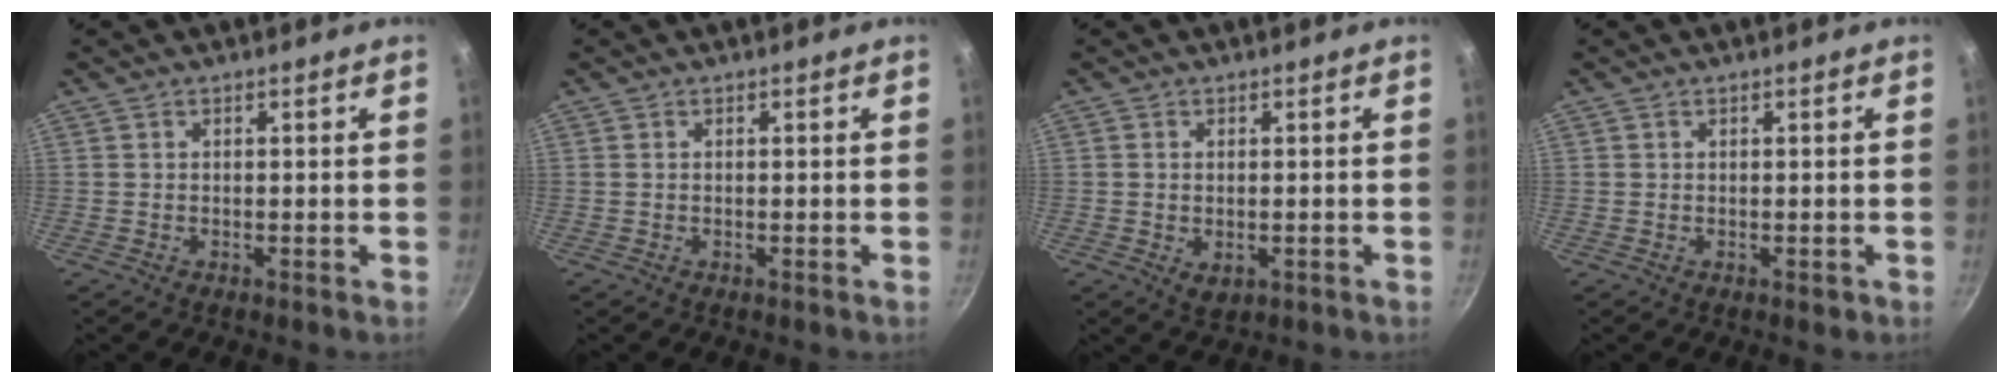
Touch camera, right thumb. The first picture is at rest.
{"total": 0.0}
{"total": 2.8, "force": [-0.4, 1.8, 2.1], "torque": [-0.033, -0.008, -0.003]}
{"total": 0.9, "force": [0.0, 0.6, 0.7], "torque": [-0.005, 0.002, 0.000]}